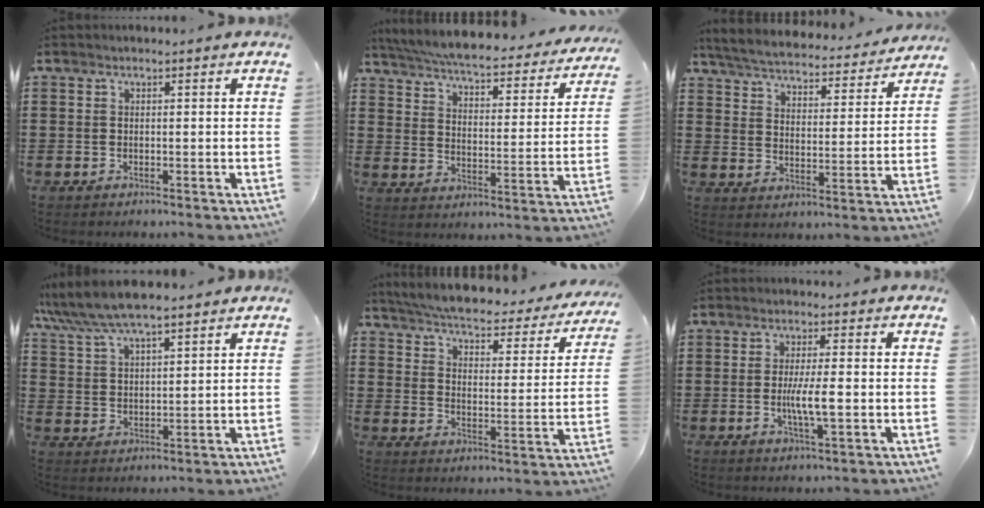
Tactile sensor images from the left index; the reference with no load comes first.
{"total": 5.4, "force": [5.1, -0.3, 1.7], "torque": [-0.061, -0.043, 0.082]}
{"total": 4.6, "force": [4.5, -0.1, 0.8], "torque": [-0.040, -0.035, 0.073]}
{"total": 6.7, "force": [5.9, 1.1, 3.0], "torque": [-0.077, -0.015, 0.107]}
{"total": 4.4, "force": [4.1, -0.1, 1.7], "torque": [-0.057, -0.036, 0.062]}
{"total": 5.2, "force": [-0.6, 0.7, 5.1], "torque": [-0.103, -0.006, -0.018]}